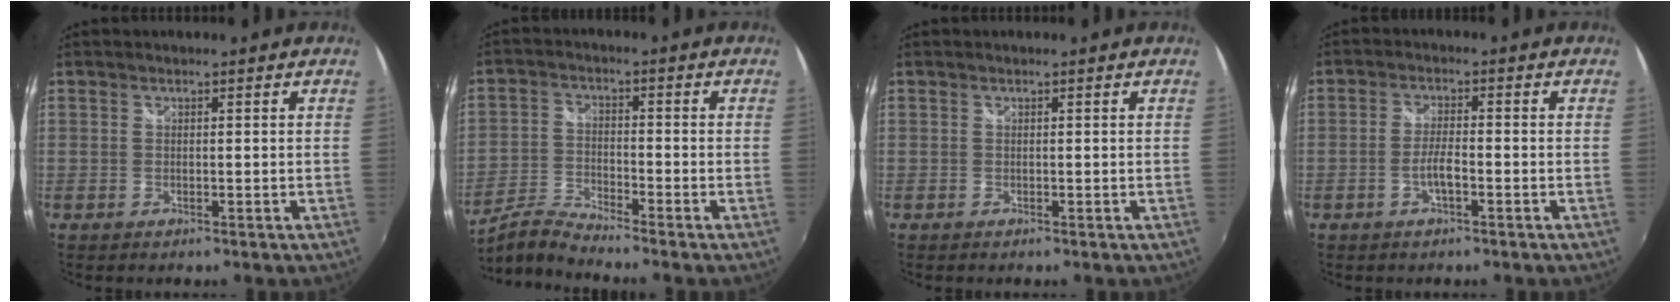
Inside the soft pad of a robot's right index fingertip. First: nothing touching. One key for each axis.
{"total": 5.4, "fx": -5.3, "fy": -0.1, "fz": 1.2, "tx": -0.036, "ty": 0.004, "tz": -0.116}
{"total": 0.0}
{"total": 3.3, "fx": -1.5, "fy": 0.7, "fz": 2.9, "tx": -0.062, "ty": 0.001, "tz": -0.029}